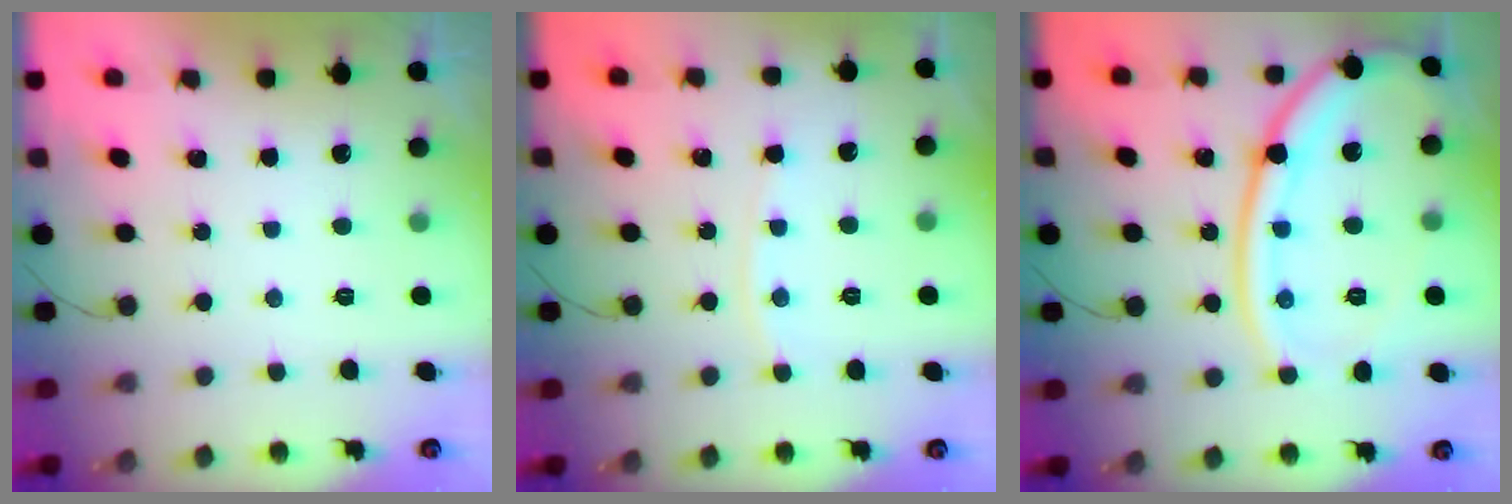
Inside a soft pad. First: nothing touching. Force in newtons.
{"total": 3.8, "press": 3.8, "slide": 0.6}
{"total": 19.9, "press": 19.8, "slide": 2.3}